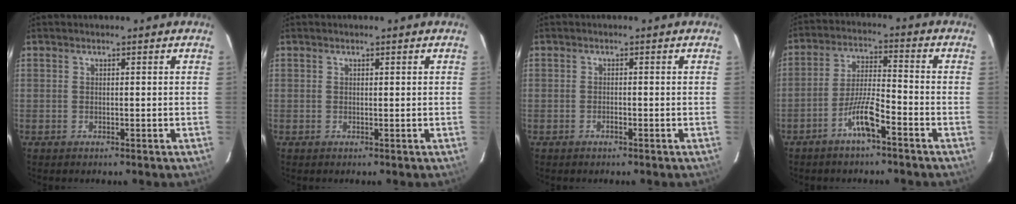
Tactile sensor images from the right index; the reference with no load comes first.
{"total": 0.0}
{"total": 0.8, "force": [-0.5, 0.2, 0.6], "torque": [-0.014, 0.001, -0.008]}
{"total": 7.1, "force": [-4.2, 0.9, 5.7], "torque": [-0.116, 0.008, -0.078]}